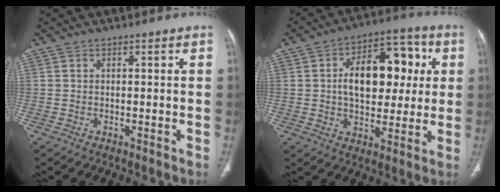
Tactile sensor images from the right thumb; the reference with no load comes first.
{"total": 17.3, "force": [2.6, 10.7, 13.3], "torque": [-0.157, 0.022, 0.038]}